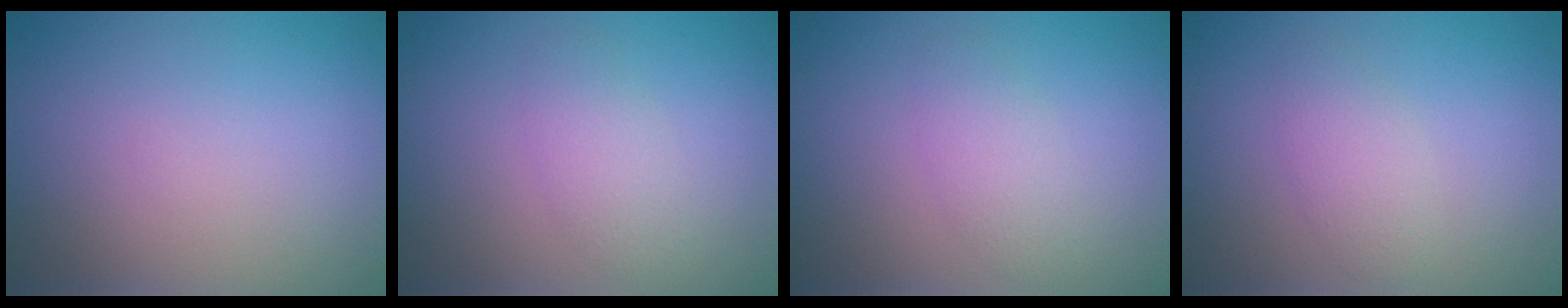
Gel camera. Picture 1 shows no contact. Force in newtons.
{"total": 2.1, "press": 2.1, "slide": 0.0}
{"total": 2.1, "press": 2.1, "slide": 0.0}
{"total": 2.0, "press": 2.0, "slide": 0.1}